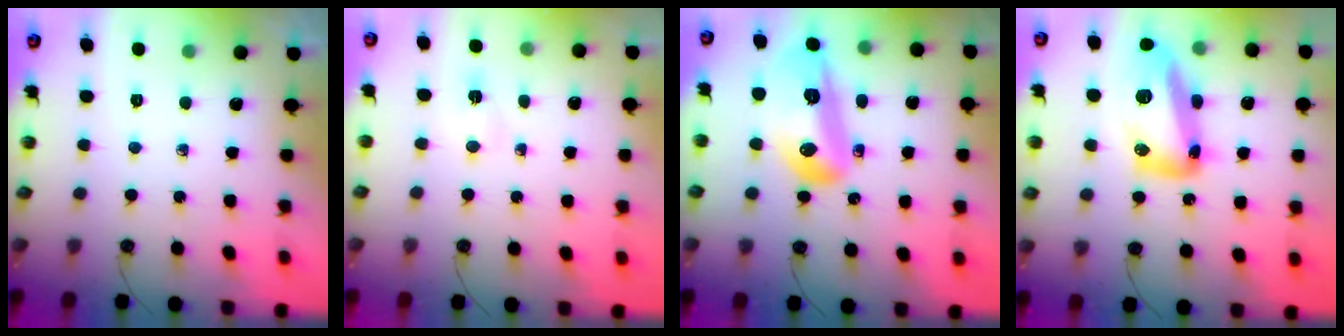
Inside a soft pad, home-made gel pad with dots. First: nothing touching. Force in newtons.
{"total": 2.9, "press": 2.9, "slide": 0.4}
{"total": 17.7, "press": 17.0, "slide": 4.6}
{"total": 18.3, "press": 18.3, "slide": 1.5}